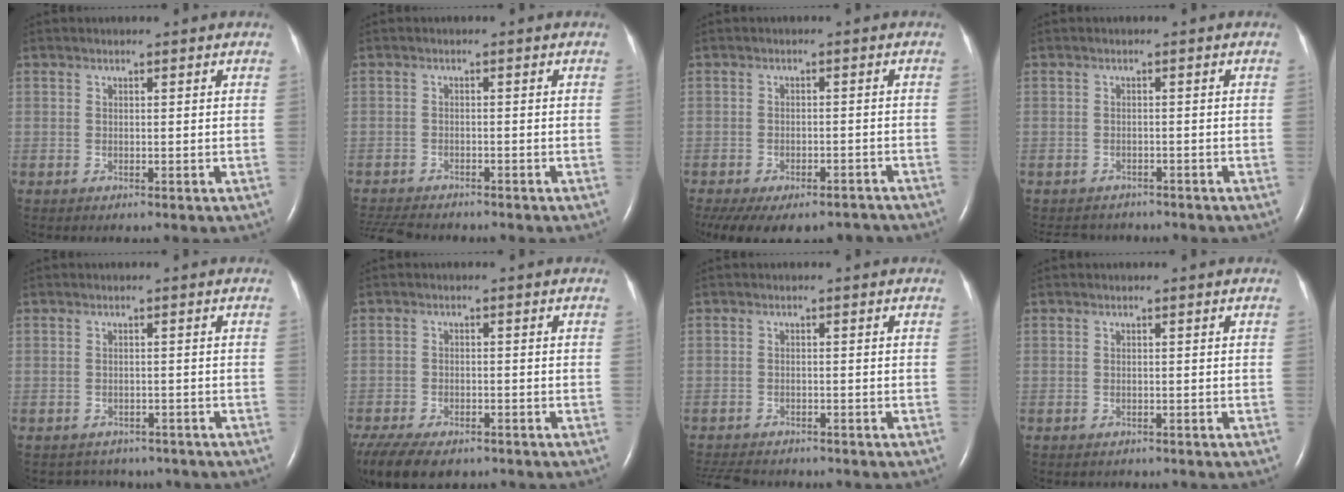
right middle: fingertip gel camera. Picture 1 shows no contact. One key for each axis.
{"total": 7.5, "fx": -6.8, "fy": 1.9, "fz": 2.7, "tx": -0.047, "ty": -0.011, "tz": -0.105}
{"total": 15.5, "fx": -12.0, "fy": 7.1, "fz": 6.8, "tx": -0.157, "ty": -0.008, "tz": -0.154}
{"total": 5.1, "fx": -4.8, "fy": 1.9, "fz": 0.4, "tx": -0.005, "ty": -0.004, "tz": -0.062}
{"total": 6.0, "fx": -5.1, "fy": 3.0, "fz": 0.4, "tx": -0.003, "ty": 0.009, "tz": -0.053}
{"total": 11.9, "fx": -8.7, "fy": 5.2, "fz": 6.2, "tx": -0.127, "ty": -0.013, "tz": -0.129}
{"total": 8.1, "fx": -7.1, "fy": 2.6, "fz": 2.8, "tx": -0.054, "ty": -0.009, "tz": -0.104}
{"total": 1.2, "fx": -1.1, "fy": 0.5, "fz": 0.0, "tx": -0.009, "ty": 0.000, "tz": -0.016}